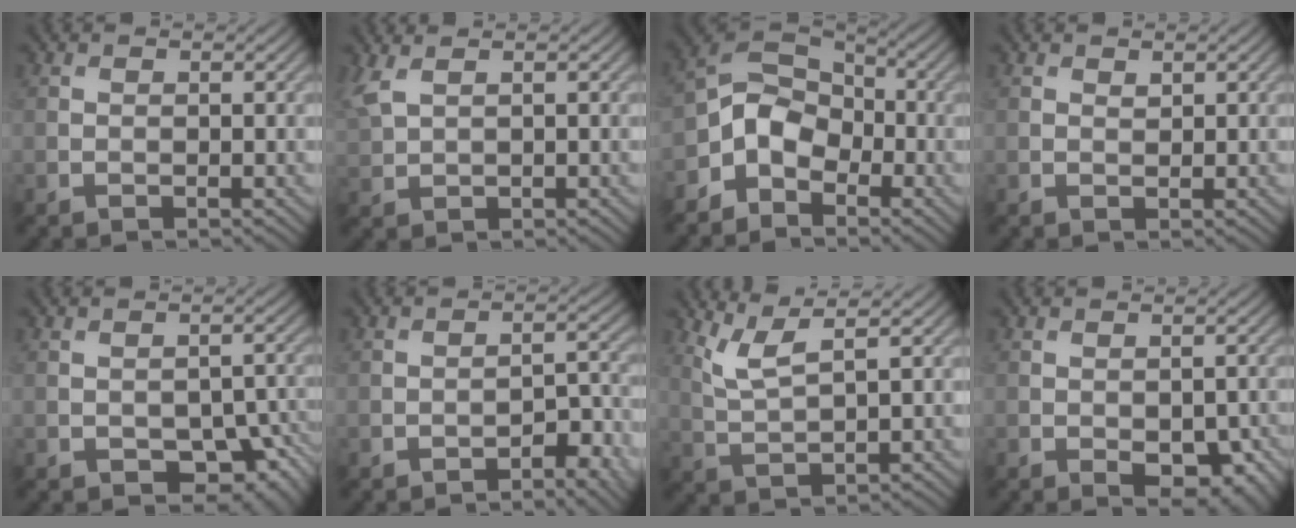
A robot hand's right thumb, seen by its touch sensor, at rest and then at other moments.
{"total": 3.4, "force": [2.0, 1.4, 2.4], "torque": [-0.078, 0.011, 0.046]}
{"total": 6.9, "force": [-3.4, 4.8, 3.5], "torque": [-0.064, 0.008, -0.089]}
{"total": 0.7, "force": [0.6, 0.3, 0.2], "torque": [-0.004, -0.003, 0.012]}
{"total": 7.2, "force": [-3.3, 4.2, 4.8], "torque": [-0.072, -0.016, -0.033]}
{"total": 4.1, "force": [-2.5, 1.5, 2.9], "torque": [-0.036, 0.012, -0.037]}
{"total": 4.3, "force": [2.6, 0.8, 3.4], "torque": [-0.080, 0.003, 0.064]}
{"total": 5.5, "force": [-2.0, 3.0, 4.1], "torque": [-0.054, -0.024, -0.012]}